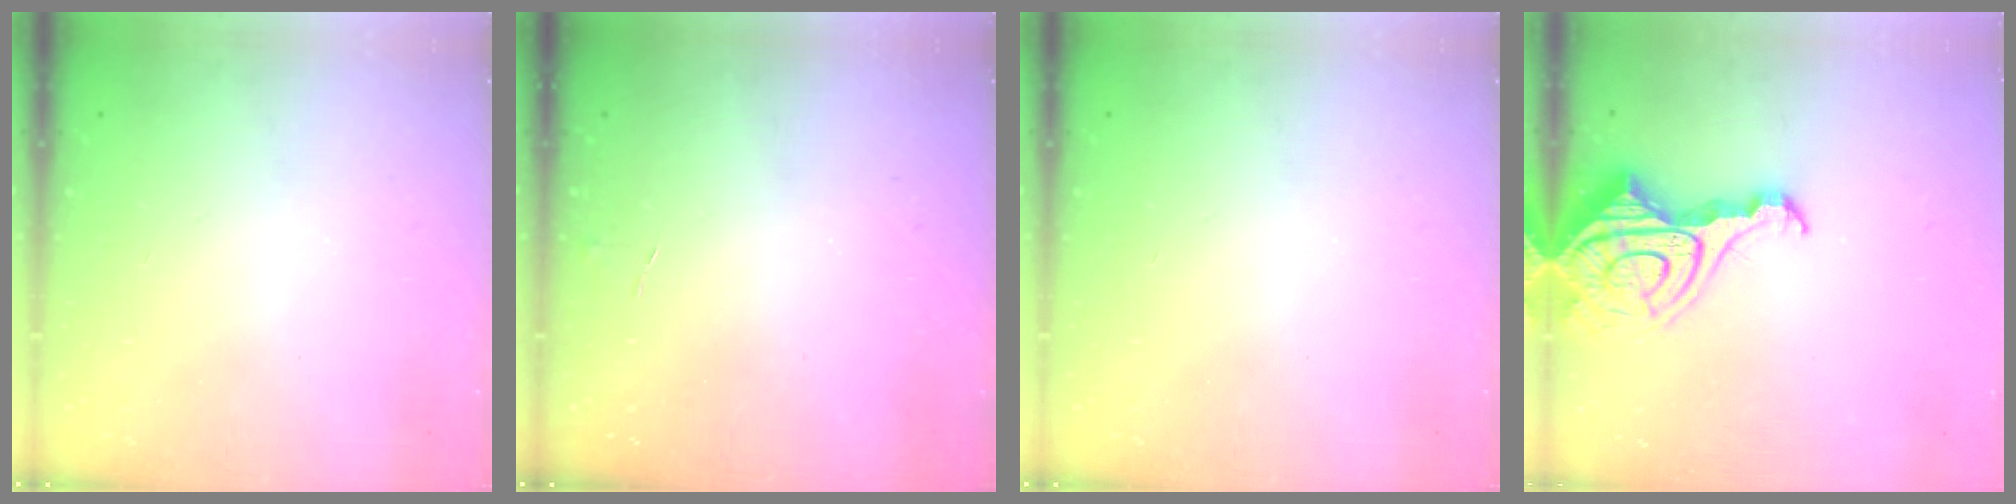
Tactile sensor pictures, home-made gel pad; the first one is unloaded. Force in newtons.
{"total": 2.9, "press": 2.9, "slide": 0.3}
{"total": 0.0}
{"total": 14.1, "press": 14.0, "slide": 1.4}